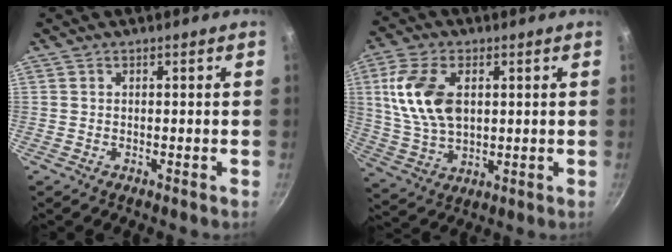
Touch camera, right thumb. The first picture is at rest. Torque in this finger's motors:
{"motor_torque": [-0.06, 0.46, 1.22, 0.16, 0.36]}